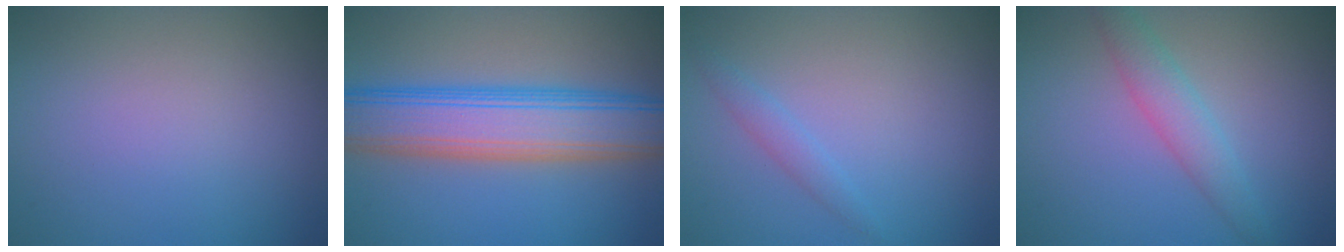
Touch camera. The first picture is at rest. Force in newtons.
{"total": 8.9, "press": 8.9, "slide": 0.4}
{"total": 1.3, "press": 1.3, "slide": 0.0}
{"total": 2.9, "press": 2.8, "slide": 0.1}